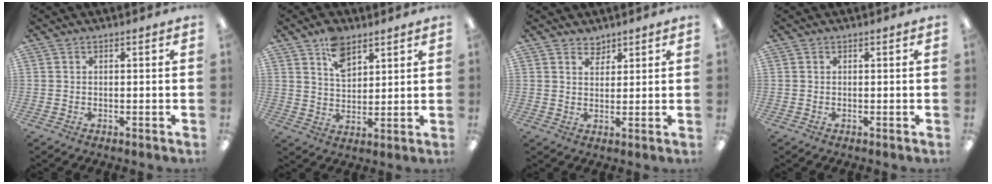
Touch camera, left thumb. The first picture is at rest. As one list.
[{"total": 8.2, "force": [5.2, 4.8, 4.1], "torque": [-0.065, -0.019, 0.093]}, {"total": 3.3, "force": [2.8, 1.7, 0.2], "torque": [0.006, -0.016, 0.050]}, {"total": 0.0}]